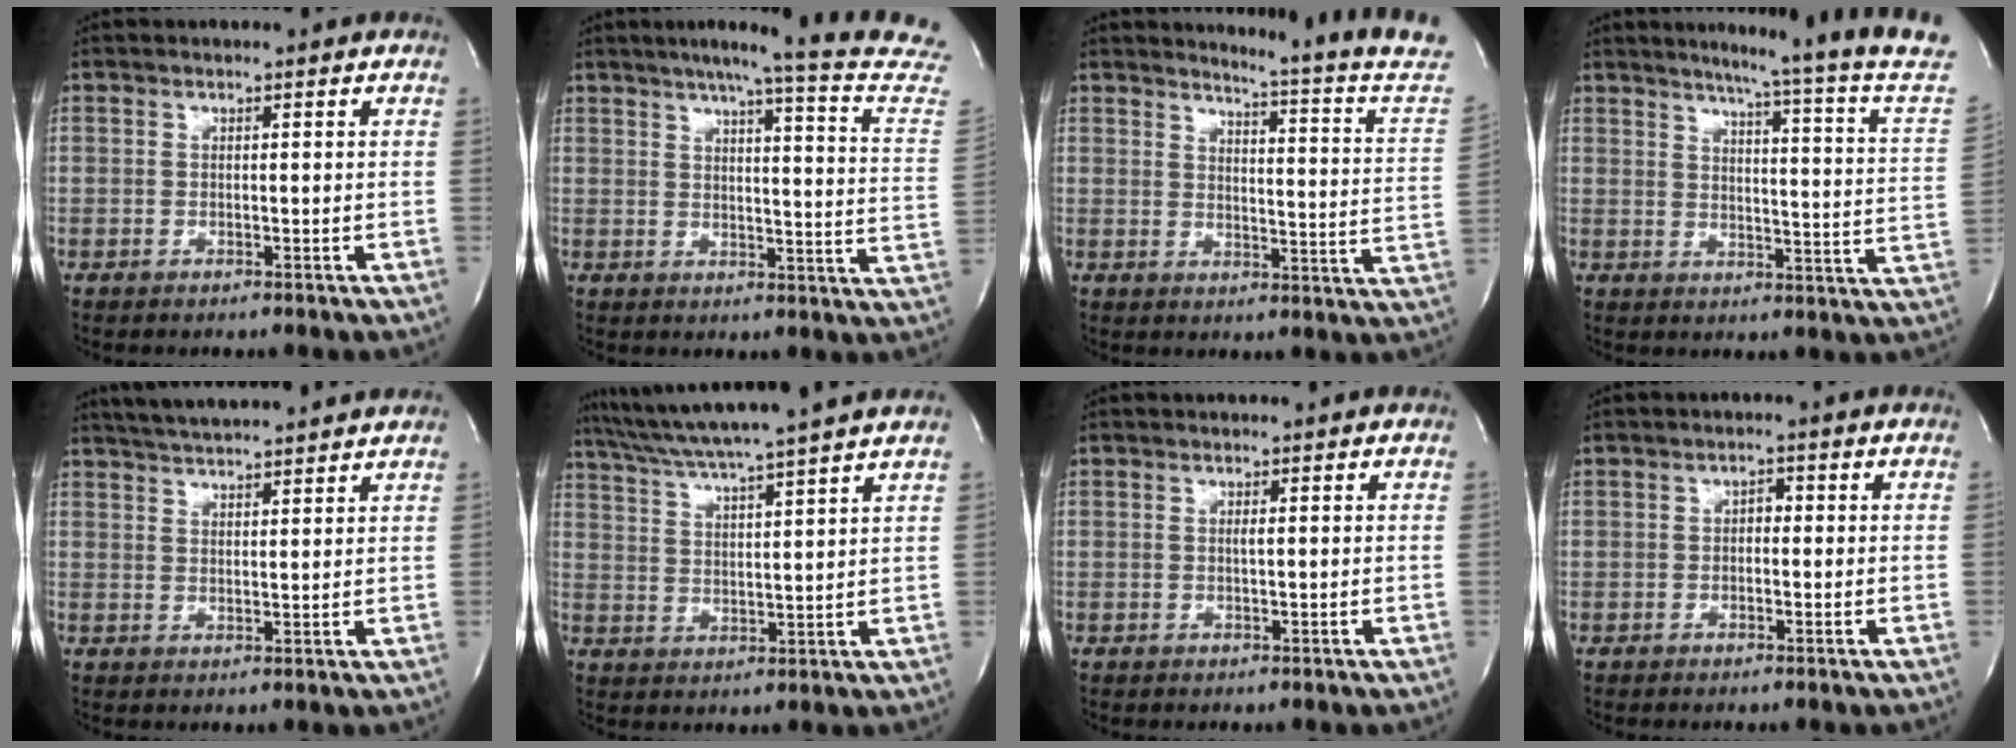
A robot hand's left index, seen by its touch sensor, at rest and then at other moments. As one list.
[{"total": 19.9, "force": [17.2, -1.0, 10.0], "torque": [-0.136, -0.057, 0.194]}, {"total": 15.3, "force": [14.5, -2.6, 4.0], "torque": [-0.067, -0.120, 0.158]}, {"total": 19.5, "force": [16.6, -3.1, 9.7], "torque": [-0.146, -0.085, 0.193]}, {"total": 11.1, "force": [10.2, 0.4, 4.4], "torque": [-0.079, 0.026, 0.146]}, {"total": 14.7, "force": [12.8, -1.9, 6.9], "torque": [-0.126, 0.005, 0.191]}, {"total": 0.6, "force": [0.1, 0.0, 0.6], "torque": [-0.014, 0.000, 0.002]}, {"total": 1.4, "force": [-0.1, 0.9, 1.0], "torque": [-0.011, 0.006, -0.005]}]